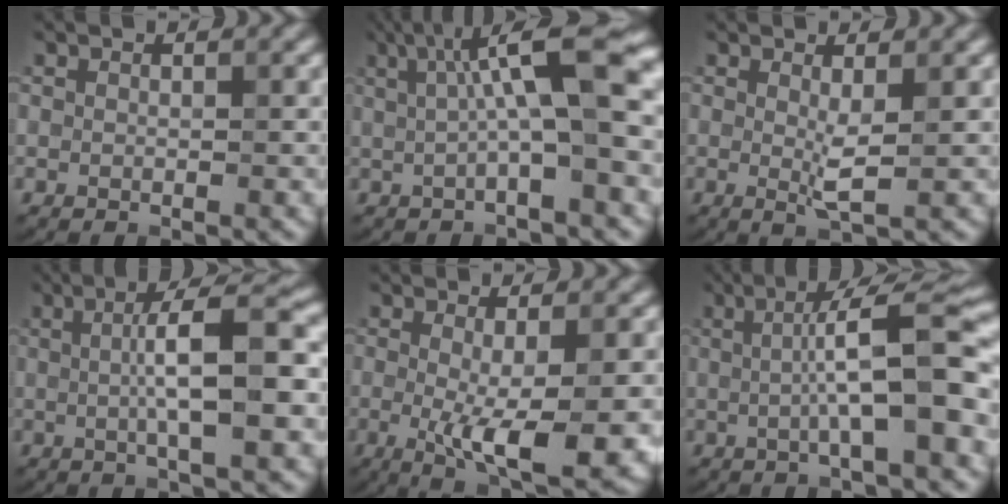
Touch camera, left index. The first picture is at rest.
{"total": 8.9, "force": [1.7, 1.9, 8.5], "torque": [-0.125, 0.015, 0.023]}
{"total": 1.9, "force": [0.3, 0.2, 1.9], "torque": [-0.038, -0.009, 0.006]}
{"total": 7.2, "force": [0.3, 1.5, 7.1], "torque": [-0.105, 0.013, 0.001]}
{"total": 6.8, "force": [-0.9, 1.5, 6.6], "torque": [-0.102, -0.019, -0.009]}
{"total": 7.9, "force": [-0.1, 1.4, 7.7], "torque": [-0.109, 0.012, -0.004]}